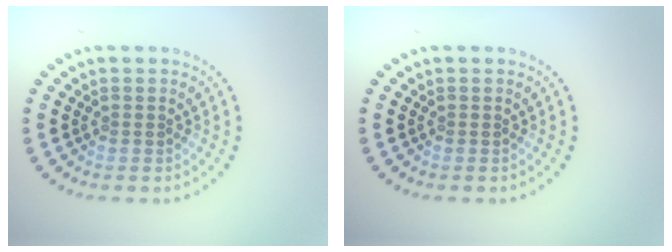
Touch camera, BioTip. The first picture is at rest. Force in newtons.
{"total": 0.0}